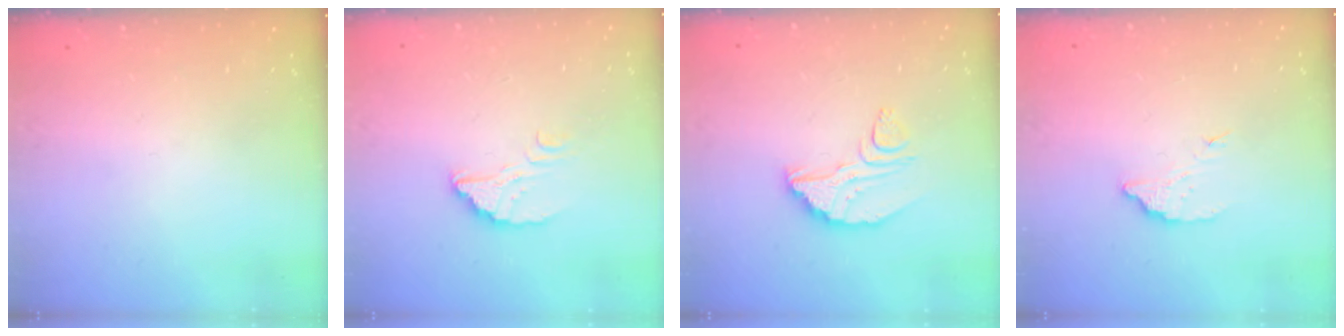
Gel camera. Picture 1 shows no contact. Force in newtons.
{"total": 3.7, "press": 3.7, "slide": 0.2}
{"total": 9.7, "press": 9.6, "slide": 0.8}
{"total": 2.8, "press": 2.8, "slide": 0.2}